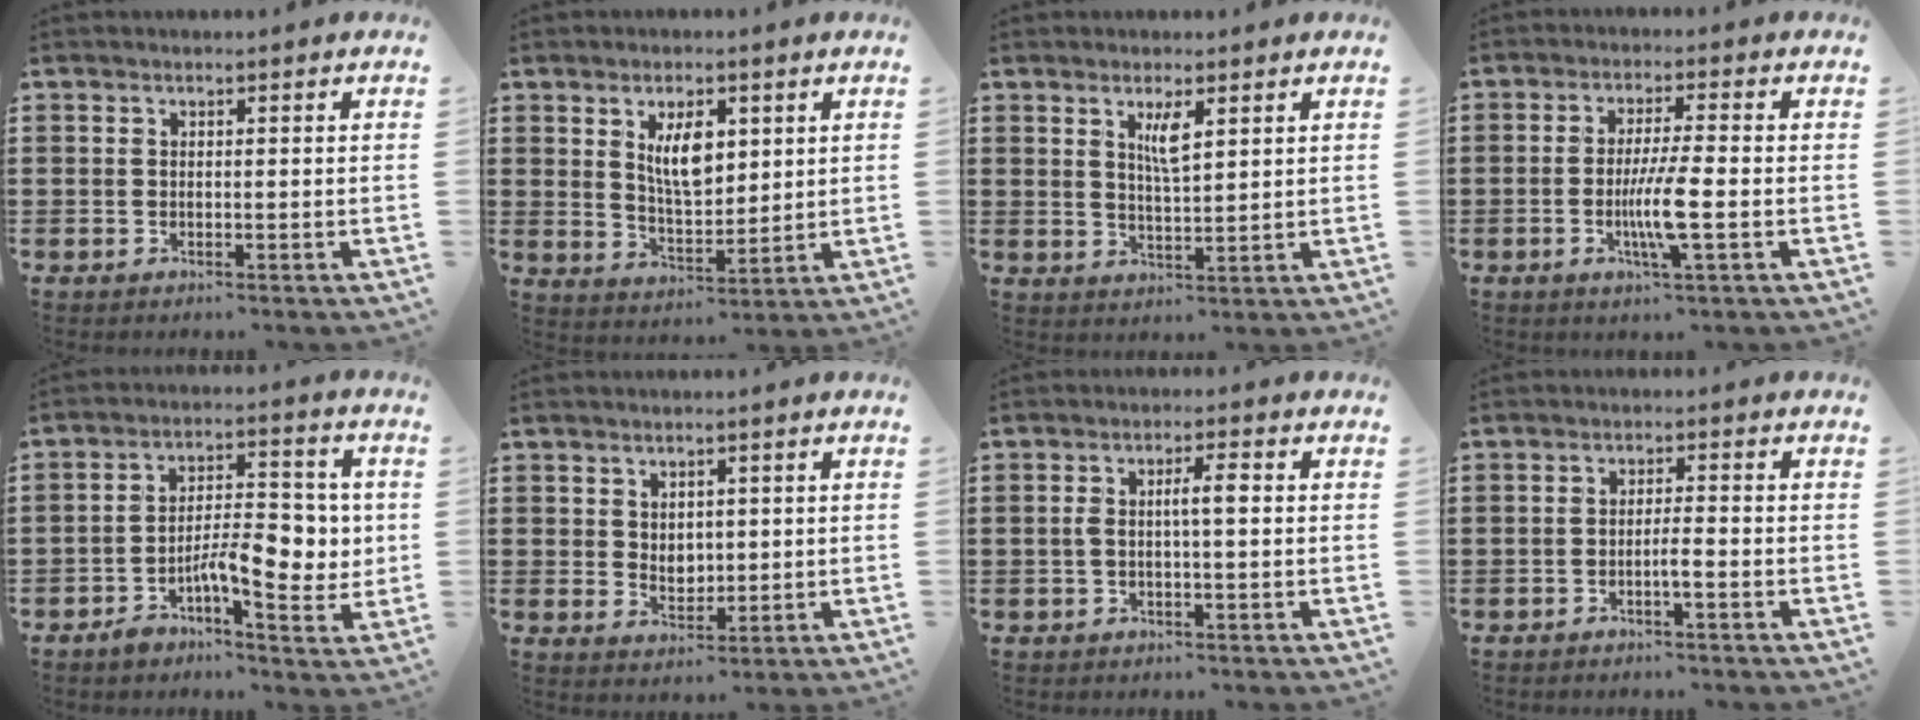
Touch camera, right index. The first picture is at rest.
{"total": 6.9, "force": [2.5, 3.1, 5.6], "torque": [-0.105, 0.003, 0.040]}
{"total": 3.8, "force": [1.8, 0.9, 3.2], "torque": [-0.060, 0.002, 0.028]}
{"total": 6.7, "force": [-1.6, 0.4, 6.4], "torque": [-0.129, -0.016, -0.034]}
{"total": 9.2, "force": [-2.1, 4.2, 8.0], "torque": [-0.109, 0.006, -0.037]}
{"total": 2.8, "force": [1.3, 2.1, 1.1], "torque": [-0.021, 0.006, 0.021]}
{"total": 3.5, "force": [-0.1, 0.7, 3.4], "torque": [-0.064, 0.005, -0.005]}
{"total": 2.2, "force": [-1.3, -0.1, 1.8], "torque": [-0.032, -0.003, -0.023]}